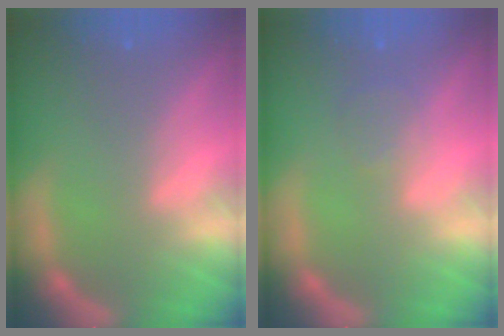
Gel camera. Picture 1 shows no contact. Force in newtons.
{"total": 1.5}